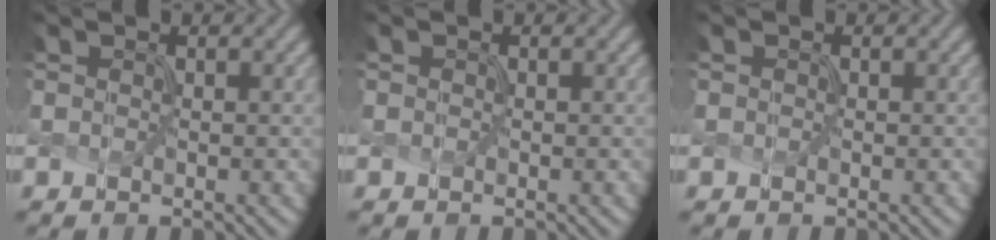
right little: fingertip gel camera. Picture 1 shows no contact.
{"total": 0.0}
{"total": 0.0}